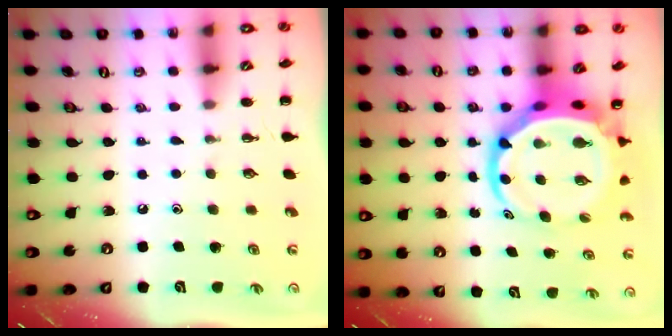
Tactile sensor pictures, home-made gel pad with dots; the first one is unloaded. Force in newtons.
{"total": 9.1, "press": 8.8, "slide": 2.5}